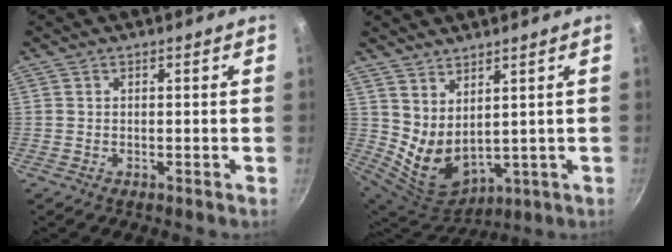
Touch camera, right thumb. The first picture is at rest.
{"total": 9.4, "force": [3.8, 5.3, 6.9], "torque": [-0.111, -0.048, 0.094]}